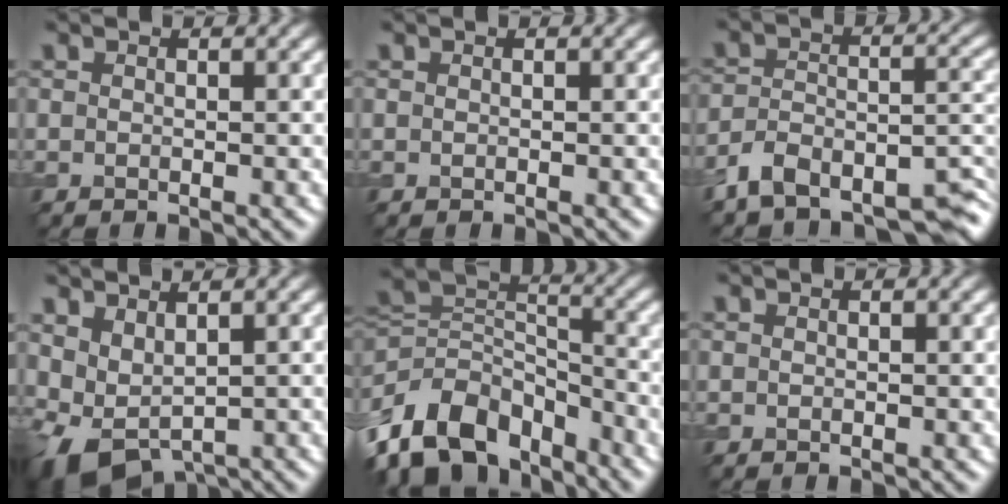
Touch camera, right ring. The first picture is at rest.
{"total": 0.0}
{"total": 7.9, "force": [-6.2, 3.3, 3.7], "torque": [-0.060, -0.015, -0.110]}
{"total": 4.7, "force": [0.2, 2.6, 3.9], "torque": [-0.084, -0.008, 0.013]}
{"total": 11.9, "force": [-7.0, 7.4, 6.0], "torque": [-0.122, 0.009, -0.137]}
{"total": 0.0}